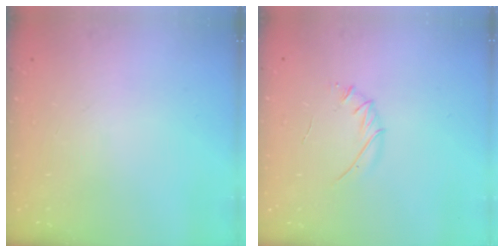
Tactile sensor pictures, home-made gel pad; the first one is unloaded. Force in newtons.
{"total": 3.9, "press": 3.8, "slide": 1.0}